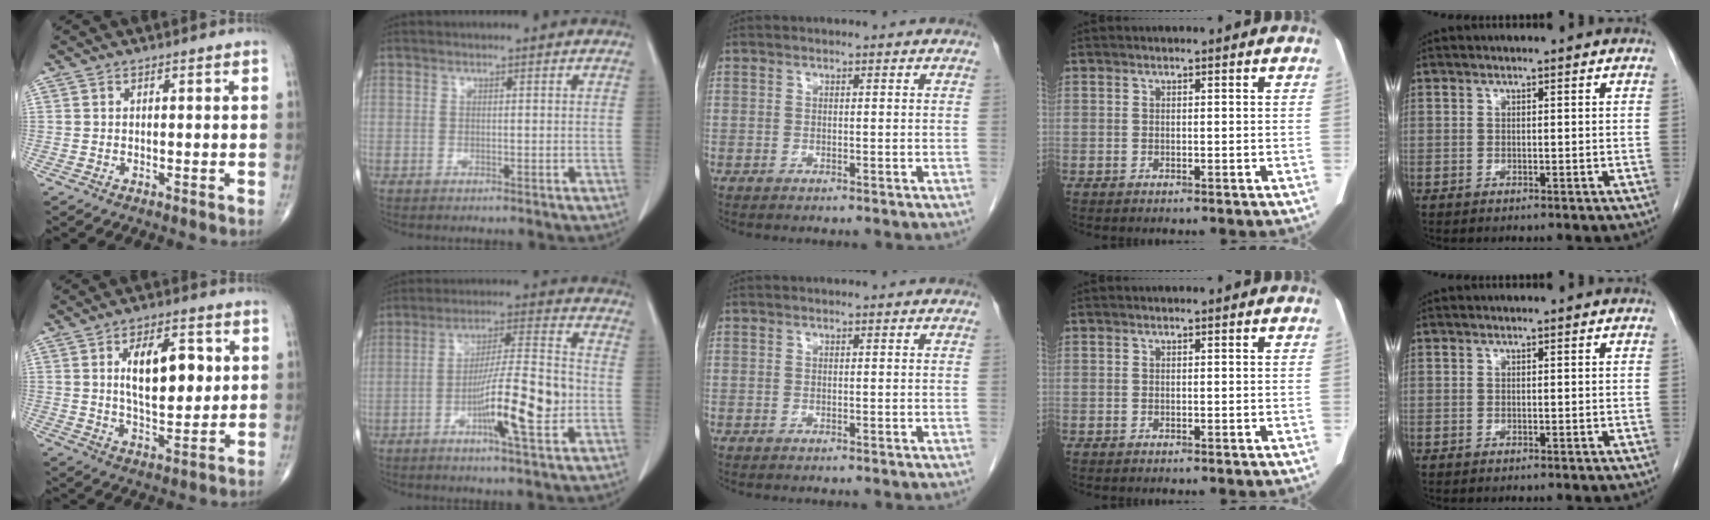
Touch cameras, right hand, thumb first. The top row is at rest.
{"thumb": {"total": 12.7, "force": [2.8, 6.2, 10.8], "torque": [-0.148, -0.012, 0.048]}, "index": {"total": 12.9, "force": [-3.5, 1.1, 12.4], "torque": [-0.211, 0.003, -0.061]}}